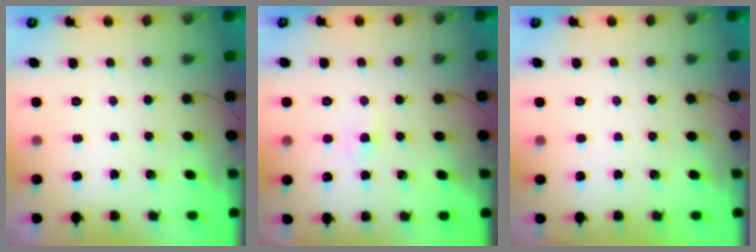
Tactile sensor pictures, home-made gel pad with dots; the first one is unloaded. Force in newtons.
{"total": 2.2, "press": 2.1, "slide": 0.8}
{"total": 1.0, "press": 1.0, "slide": 0.2}